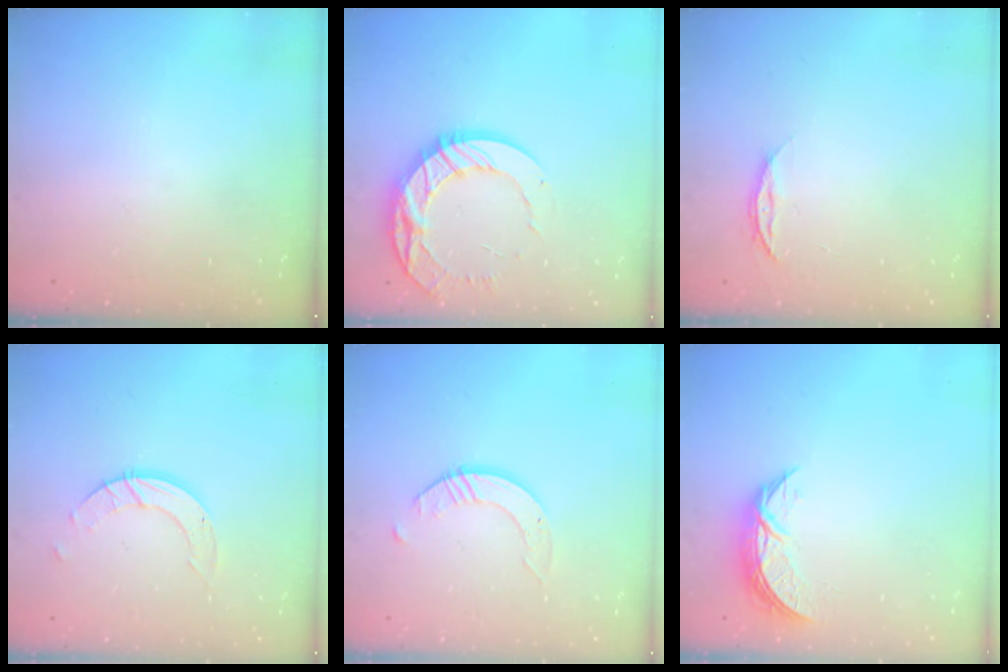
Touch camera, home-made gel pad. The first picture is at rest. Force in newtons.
{"total": 15.4, "press": 15.3, "slide": 1.3}
{"total": 4.9, "press": 4.9, "slide": 0.6}
{"total": 5.9, "press": 5.9, "slide": 0.5}
{"total": 3.1, "press": 3.1, "slide": 0.3}
{"total": 7.1, "press": 7.1, "slide": 0.5}